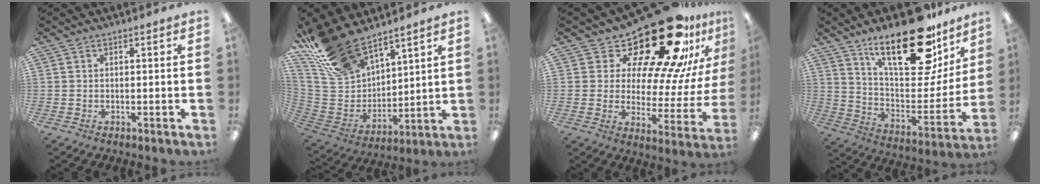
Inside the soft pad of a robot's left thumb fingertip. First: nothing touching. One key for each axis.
{"total": 18.9, "fx": 15.2, "fy": 8.6, "fz": 7.1, "tx": -0.173, "ty": -0.087, "tz": 0.289}
{"total": 25.4, "fx": 19.3, "fy": 8.9, "fz": 13.9, "tx": -0.203, "ty": -0.149, "tz": 0.317}
{"total": 26.2, "fx": 17.3, "fy": 10.6, "fz": 16.6, "tx": -0.242, "ty": -0.107, "tz": 0.292}